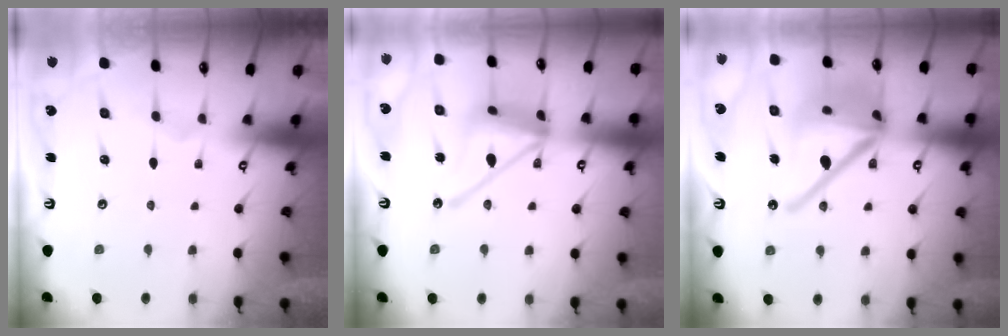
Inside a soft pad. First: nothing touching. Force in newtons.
{"total": 15.6, "press": 15.5, "slide": 1.4}
{"total": 22.0, "press": 21.8, "slide": 2.8}